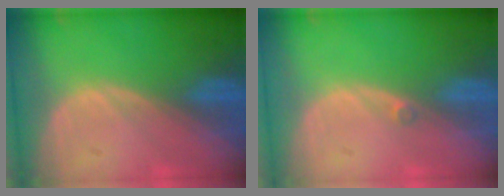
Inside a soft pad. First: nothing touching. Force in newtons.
{"total": 0.7, "press": 0.6, "slide": 0.3}